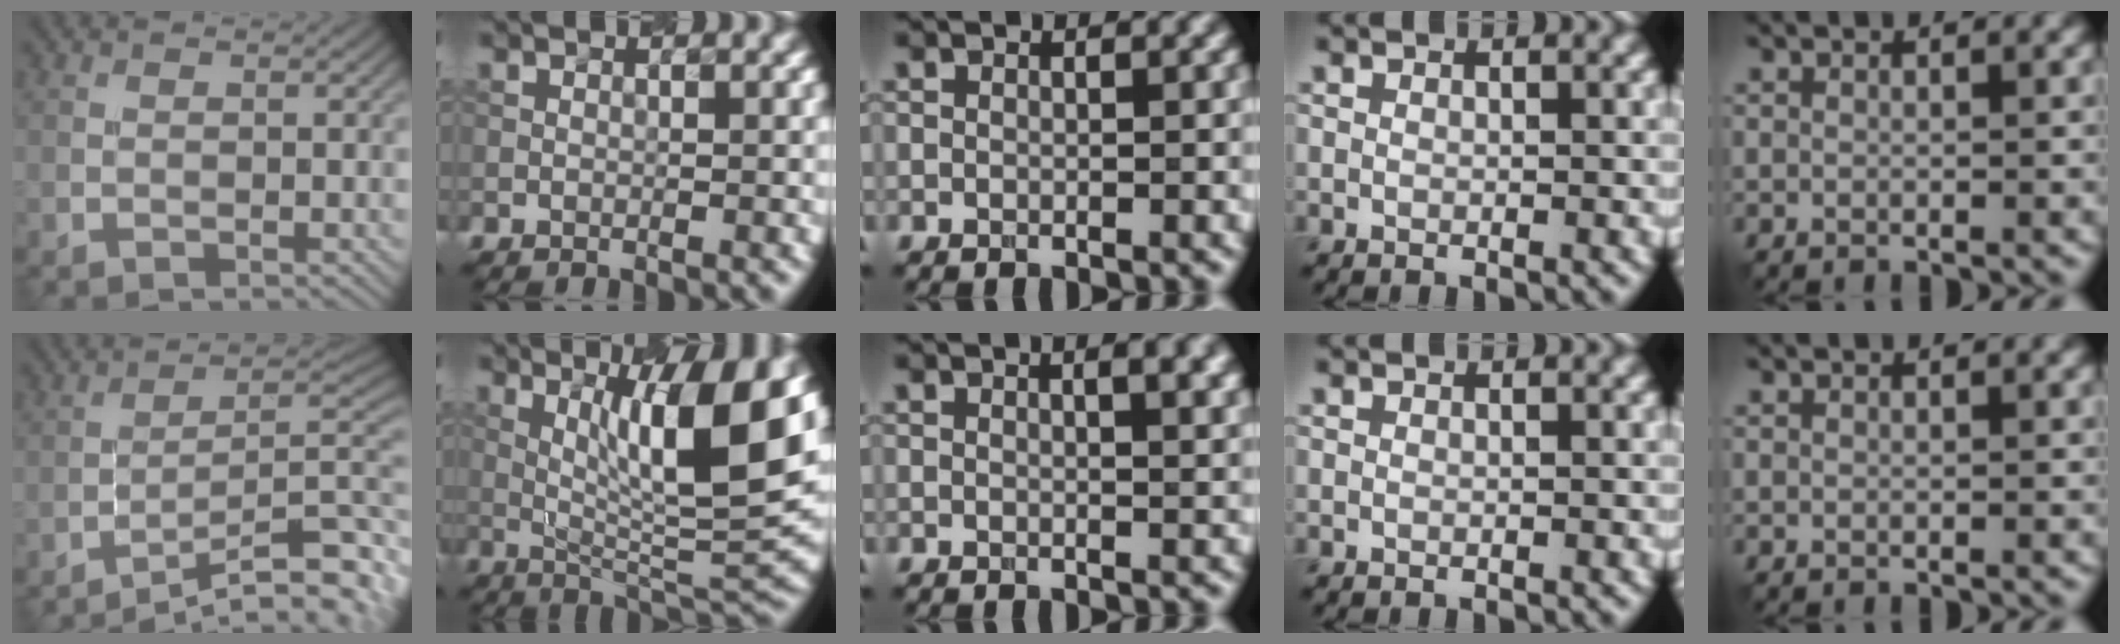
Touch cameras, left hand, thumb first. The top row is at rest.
{"thumb": {"total": 12.2, "force": [-7.9, 2.6, 9.0], "torque": [-0.125, 0.009, -0.115]}, "index": {"total": 11.2, "force": [3.0, 2.2, 10.5], "torque": [-0.163, -0.008, 0.059]}, "middle": {"total": 3.4, "force": [1.3, 1.2, 2.9], "torque": [-0.022, 0.007, 0.015]}}